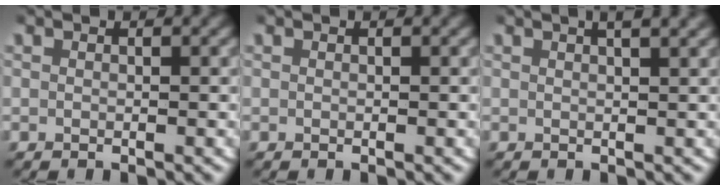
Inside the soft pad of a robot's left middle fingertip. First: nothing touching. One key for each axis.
{"total": 0.0}
{"total": 3.4, "fx": 2.1, "fy": 0.9, "fz": 2.5, "tx": -0.031, "ty": 0.016, "tz": 0.027}